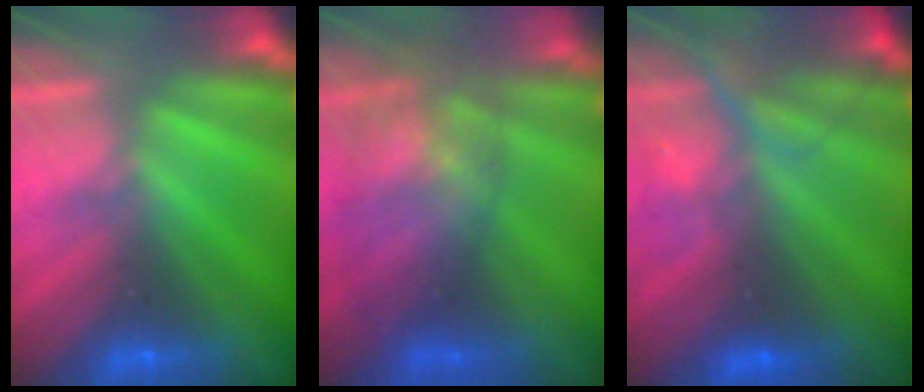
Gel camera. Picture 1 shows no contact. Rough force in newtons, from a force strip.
{"total": 7.5}
{"total": 9.0}